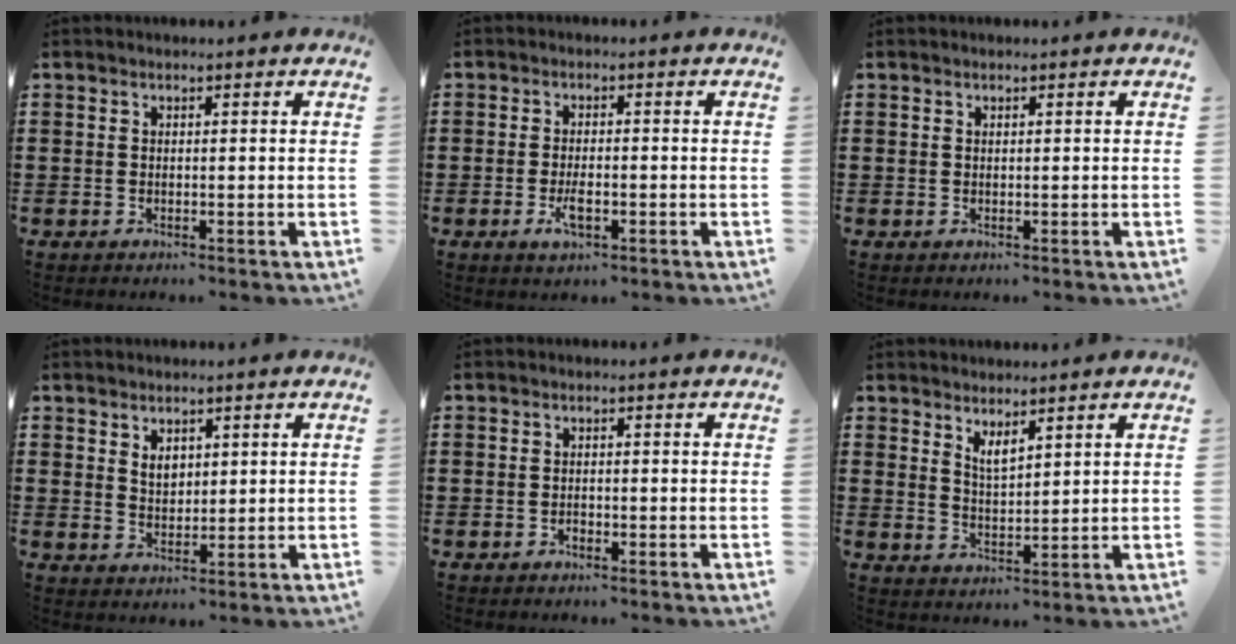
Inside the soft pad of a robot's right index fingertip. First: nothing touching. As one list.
[{"total": 3.1, "force": [-1.1, 1.1, 2.7], "torque": [-0.053, -0.001, -0.022]}, {"total": 0.0}, {"total": 2.5, "force": [1.5, 1.7, 1.2], "torque": [-0.029, 0.004, 0.028]}, {"total": 0.8, "force": [-0.5, 0.4, 0.3], "torque": [-0.008, -0.002, -0.010]}, {"total": 2.5, "force": [2.1, 0.6, 1.2], "torque": [-0.027, 0.001, 0.039]}]